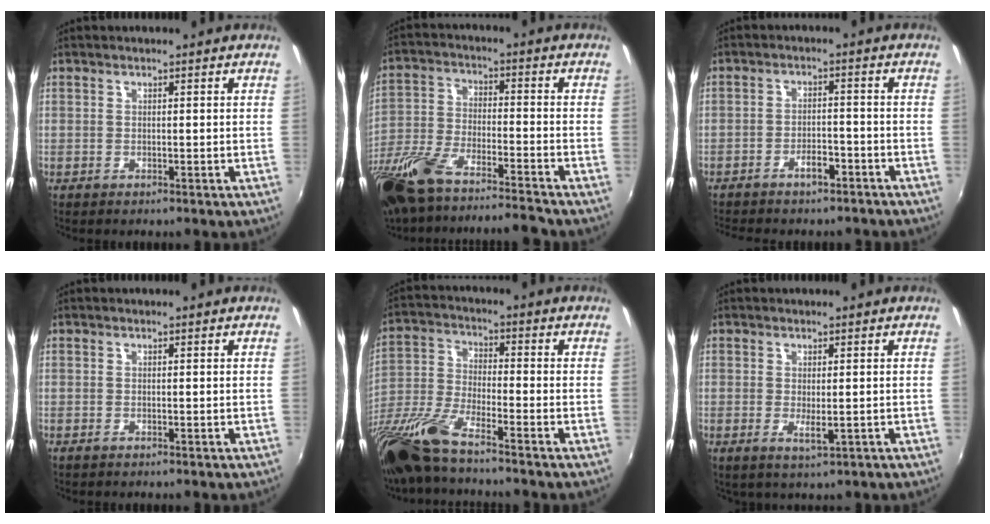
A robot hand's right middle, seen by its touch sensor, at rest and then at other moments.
{"total": 18.0, "force": [-15.2, 2.2, 9.4], "torque": [-0.210, -0.044, -0.279]}
{"total": 5.9, "force": [-4.9, 2.1, 2.6], "torque": [-0.059, 0.006, -0.069]}
{"total": 0.0}
{"total": 13.7, "force": [-10.6, 1.5, 8.5], "torque": [-0.189, -0.033, -0.212]}
{"total": 2.3, "force": [-0.4, 0.8, 2.1], "torque": [-0.035, -0.007, -0.002]}